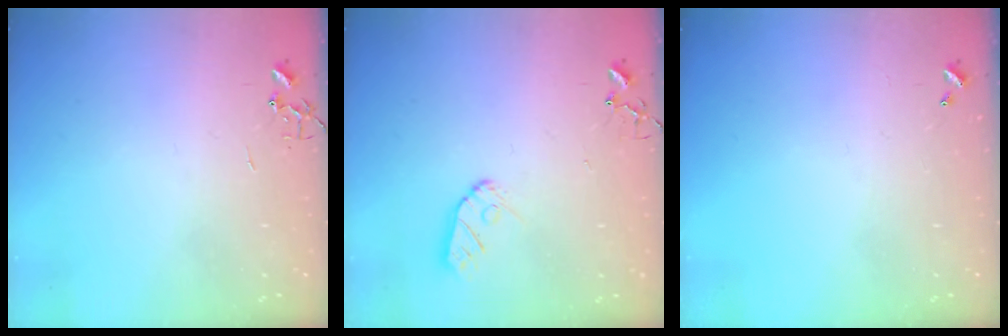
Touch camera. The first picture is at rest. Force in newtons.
{"total": 8.0, "press": 8.0, "slide": 0.5}
{"total": 0.0}